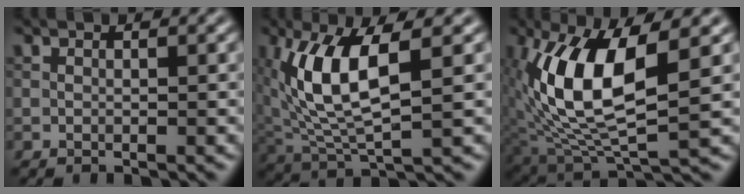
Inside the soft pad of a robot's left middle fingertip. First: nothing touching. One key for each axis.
{"total": 8.0, "fx": 1.8, "fy": 2.8, "fz": 7.3, "tx": -0.159, "ty": 0.000, "tz": 0.035}
{"total": 10.5, "fx": 1.6, "fy": 4.1, "fz": 9.5, "tx": -0.193, "ty": -0.003, "tz": 0.030}